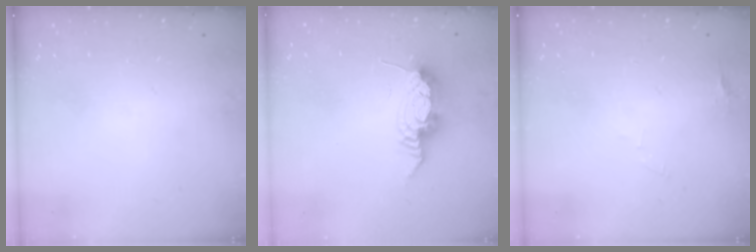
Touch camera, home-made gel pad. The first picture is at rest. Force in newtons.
{"total": 10.8, "press": 10.7, "slide": 1.5}
{"total": 2.9, "press": 2.9, "slide": 0.2}